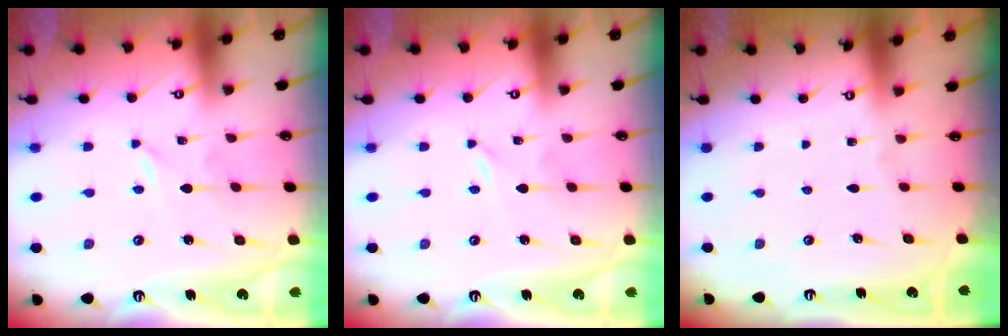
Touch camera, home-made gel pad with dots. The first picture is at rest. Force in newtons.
{"total": 0.0}
{"total": 0.0}